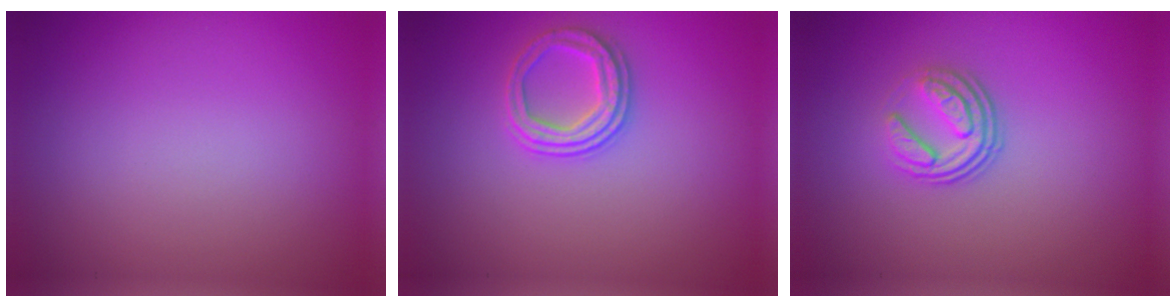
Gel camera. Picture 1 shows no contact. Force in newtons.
{"total": 2.5, "press": 2.3, "slide": 1.0}
{"total": 3.7, "press": 2.5, "slide": 2.7}